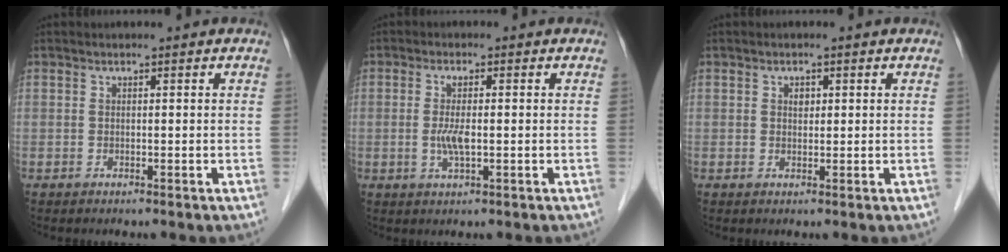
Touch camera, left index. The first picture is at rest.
{"total": 3.5, "force": [-0.4, 0.7, 3.4], "torque": [-0.074, -0.004, -0.006]}
{"total": 1.3, "force": [0.4, 0.9, 0.8], "torque": [-0.014, 0.002, 0.008]}